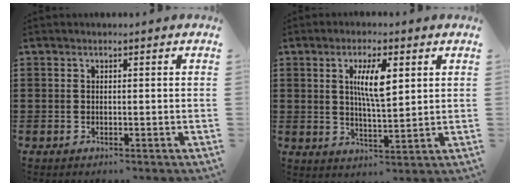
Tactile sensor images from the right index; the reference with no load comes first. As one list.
[{"total": 6.4, "force": [2.0, 1.8, 5.8], "torque": [-0.118, 0.007, 0.033]}]